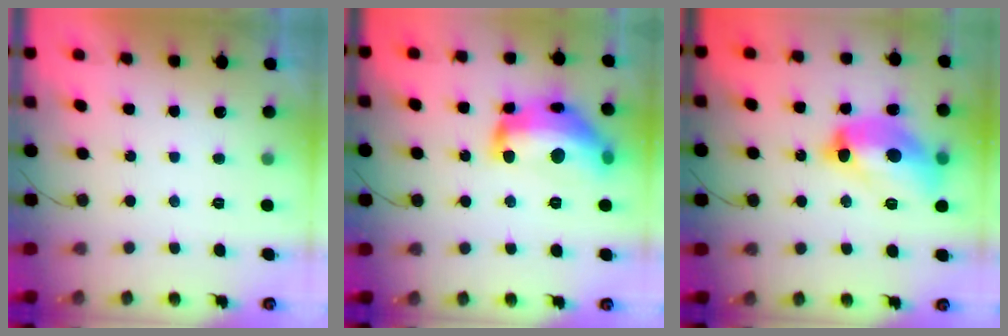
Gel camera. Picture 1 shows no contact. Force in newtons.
{"total": 19.1, "press": 19.0, "slide": 1.0}
{"total": 14.6, "press": 14.5, "slide": 1.4}